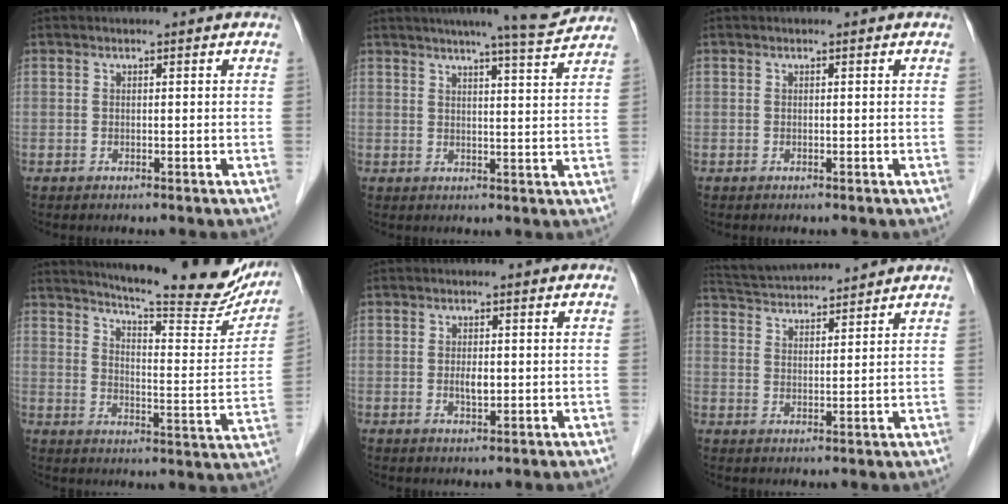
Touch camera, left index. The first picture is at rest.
{"total": 8.8, "force": [8.1, -0.7, 3.5], "torque": [-0.055, -0.004, 0.097]}
{"total": 0.0}
{"total": 23.2, "force": [20.7, 2.8, 10.1], "torque": [-0.143, -0.061, 0.257]}
{"total": 2.1, "force": [-0.1, 0.8, 1.9], "torque": [-0.038, -0.001, 0.000]}
{"total": 10.9, "force": [10.4, 0.5, 3.0], "torque": [-0.067, 0.030, 0.171]}